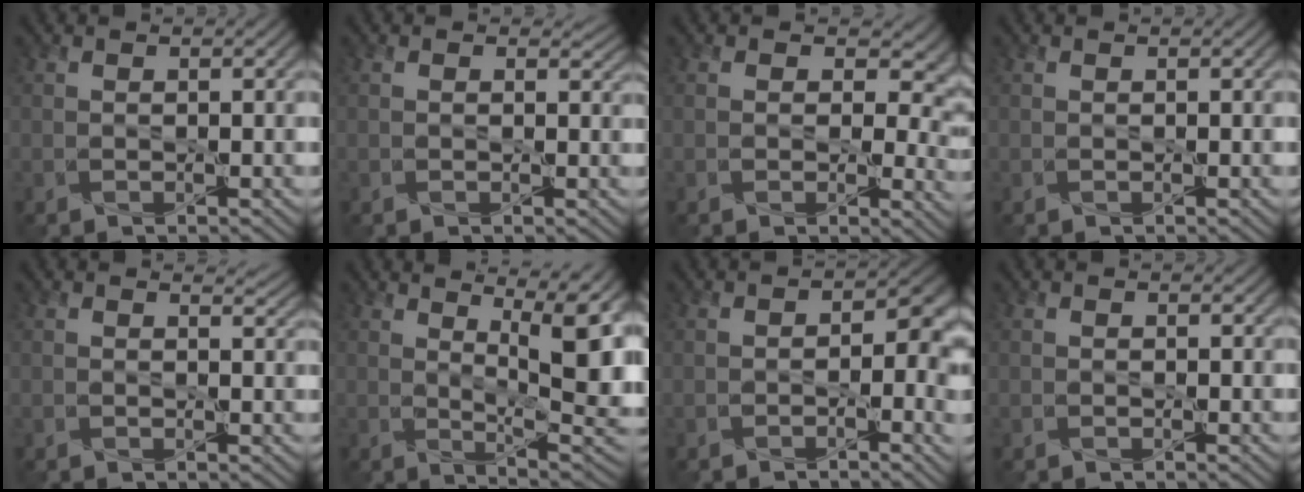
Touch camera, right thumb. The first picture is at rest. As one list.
[{"total": 1.1, "force": [0.6, 0.8, 0.3], "torque": [-0.007, -0.007, 0.006]}, {"total": 6.7, "force": [1.0, 4.7, 4.7], "torque": [-0.054, -0.014, 0.010]}, {"total": 0.0}, {"total": 1.4, "force": [1.2, 0.6, 0.5], "torque": [-0.009, -0.004, 0.020]}, {"total": 12.0, "force": [3.6, 3.6, 10.9], "torque": [-0.151, 0.027, 0.061]}, {"total": 5.7, "force": [-1.0, 3.5, 4.4], "torque": [-0.043, -0.015, -0.018]}, {"total": 0.0}]